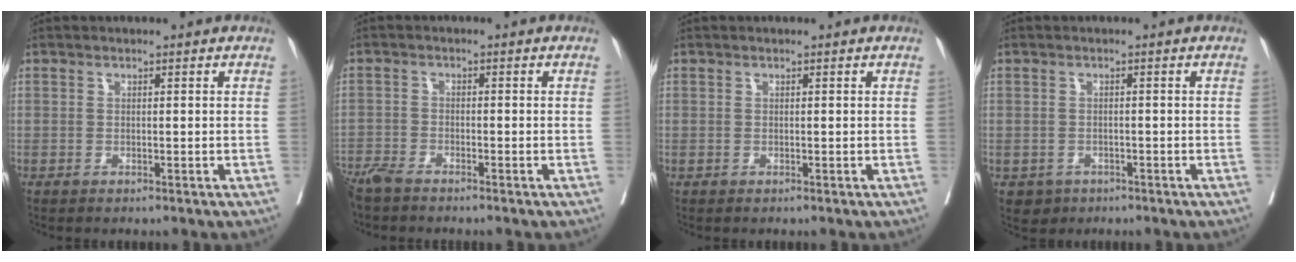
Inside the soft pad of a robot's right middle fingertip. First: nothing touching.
{"total": 4.1, "force": [-3.7, 0.6, 1.7], "torque": [-0.028, -0.012, -0.074]}
{"total": 0.0}
{"total": 2.6, "force": [-1.5, 2.1, 0.3], "torque": [-0.007, 0.004, -0.019]}